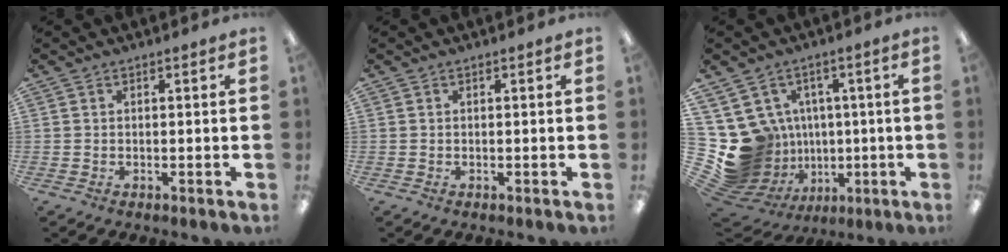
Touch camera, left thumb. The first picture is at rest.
{"total": 0.0}
{"total": 15.8, "force": [0.3, 14.8, 5.4], "torque": [-0.142, -0.027, 0.045]}